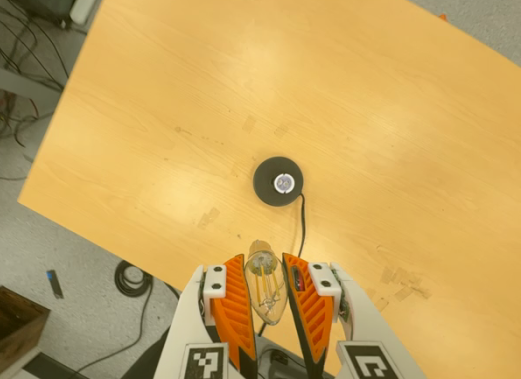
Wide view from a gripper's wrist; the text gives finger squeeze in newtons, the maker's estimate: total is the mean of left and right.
{"total": 12.4, "left": 12.9, "right": 11.9}